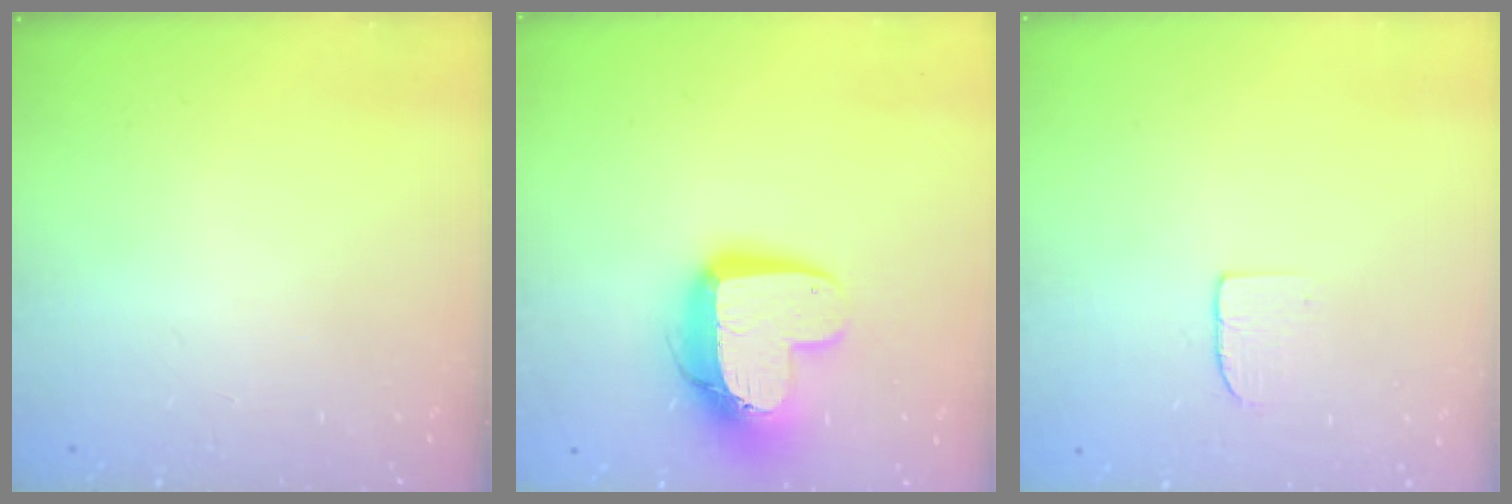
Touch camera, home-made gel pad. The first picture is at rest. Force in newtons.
{"total": 13.7, "press": 13.7, "slide": 1.2}
{"total": 3.7, "press": 3.7, "slide": 0.2}